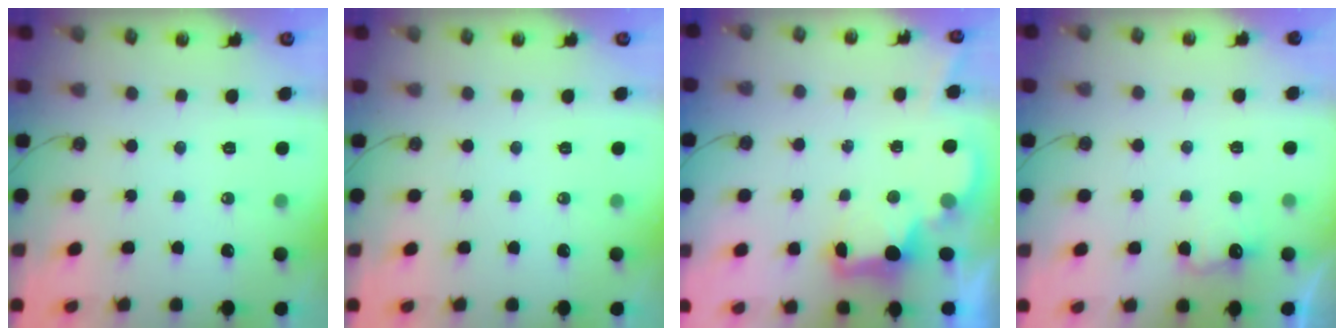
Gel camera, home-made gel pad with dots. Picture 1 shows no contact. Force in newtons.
{"total": 0.0}
{"total": 2.7, "press": 2.7, "slide": 0.6}
{"total": 4.3, "press": 4.2, "slide": 1.2}